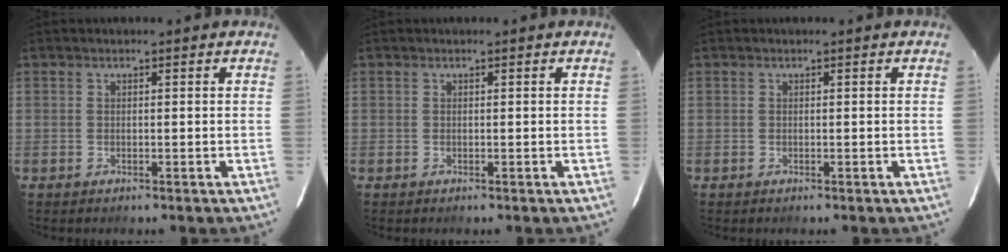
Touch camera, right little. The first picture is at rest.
{"total": 0.0}
{"total": 0.0}